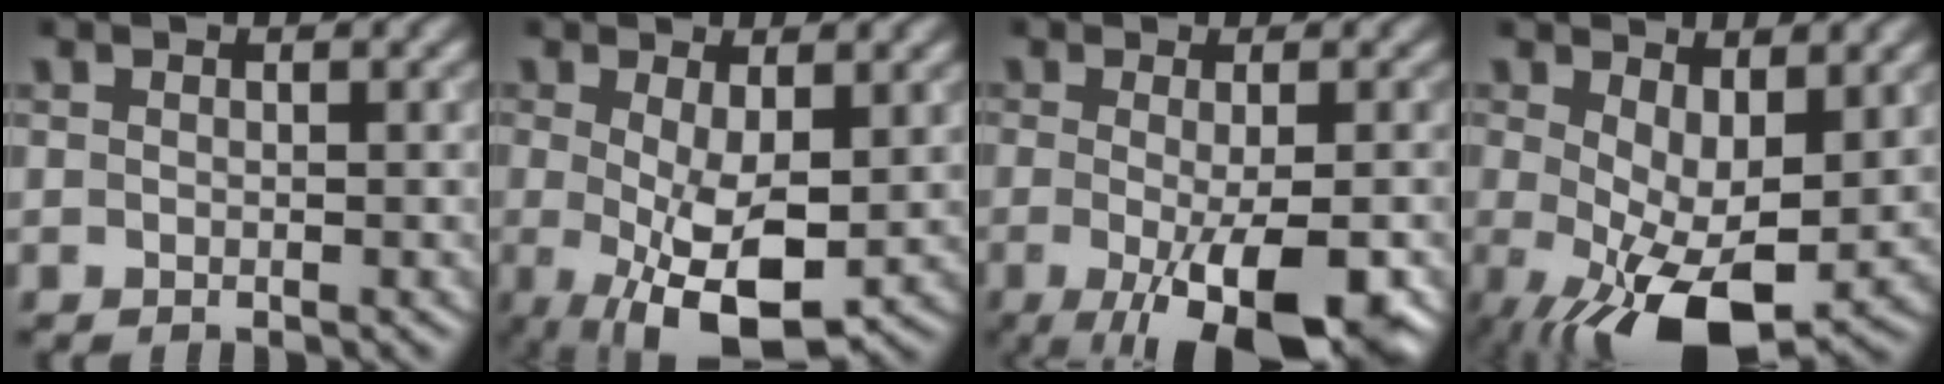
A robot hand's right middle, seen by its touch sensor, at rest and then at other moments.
{"total": 6.8, "force": [-0.7, 2.5, 6.3], "torque": [-0.116, -0.013, -0.008]}
{"total": 8.8, "force": [-3.0, 2.6, 7.9], "torque": [-0.125, -0.017, -0.034]}
{"total": 9.1, "force": [-1.9, 4.2, 7.9], "torque": [-0.141, -0.019, -0.021]}